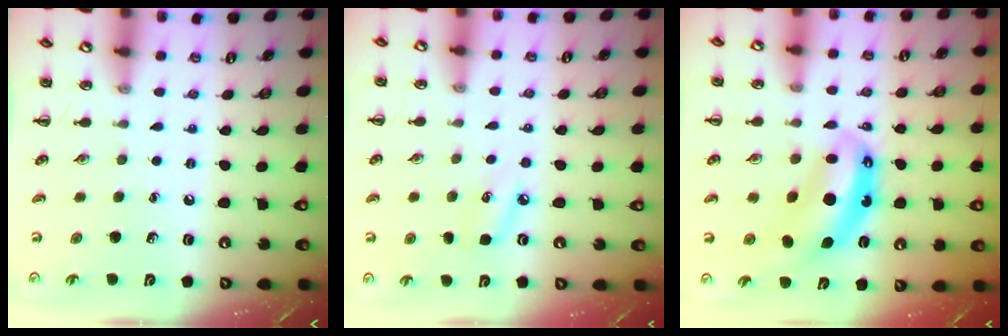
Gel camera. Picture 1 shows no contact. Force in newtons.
{"total": 5.7, "press": 5.5, "slide": 1.5}
{"total": 8.6, "press": 8.3, "slide": 2.2}